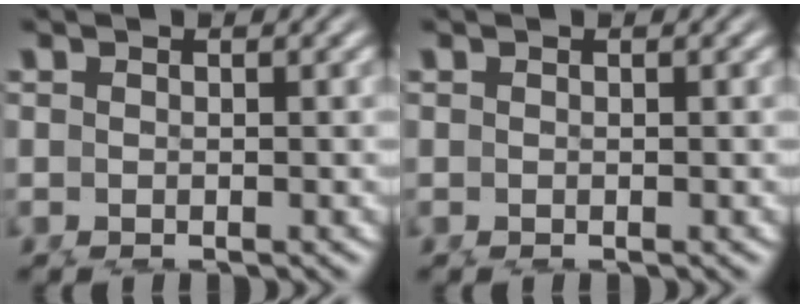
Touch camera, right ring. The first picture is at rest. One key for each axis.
{"total": 0.0}